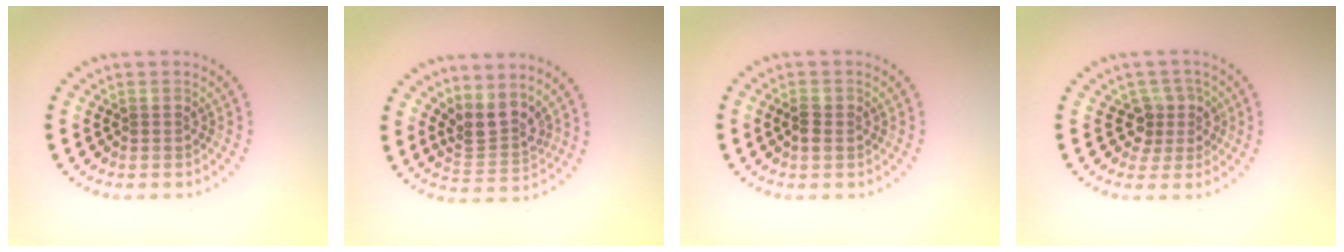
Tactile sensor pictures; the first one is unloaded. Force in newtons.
{"total": 3.0, "press": 2.2, "slide": 2.1}
{"total": 1.5, "press": 1.5, "slide": 0.1}
{"total": 2.5, "press": 1.9, "slide": 1.6}